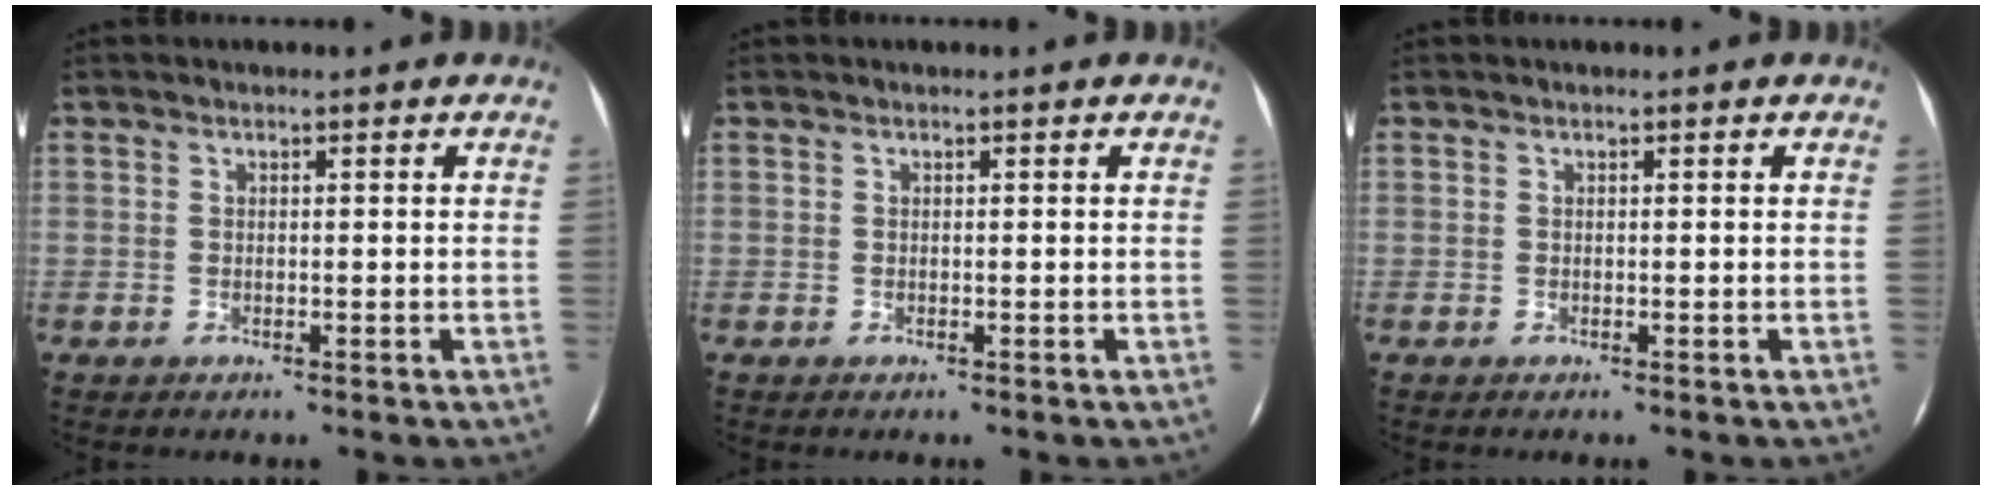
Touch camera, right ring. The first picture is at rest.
{"total": 0.0}
{"total": 0.0}